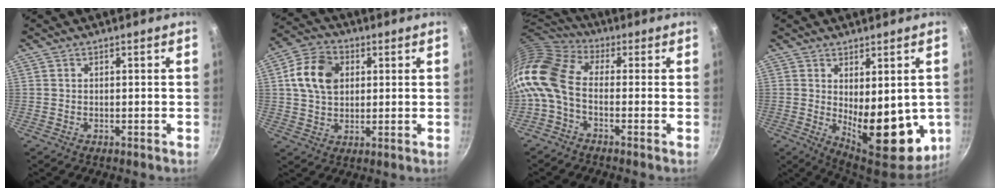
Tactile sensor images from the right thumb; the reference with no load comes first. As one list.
[{"total": 10.8, "force": [2.5, 7.9, 6.9], "torque": [-0.113, 0.009, 0.035]}, {"total": 12.5, "force": [-2.3, 7.5, 9.7], "torque": [-0.197, 0.030, -0.068]}, {"total": 15.9, "force": [-1.2, 7.4, 14.0], "torque": [-0.158, -0.033, 0.003]}]